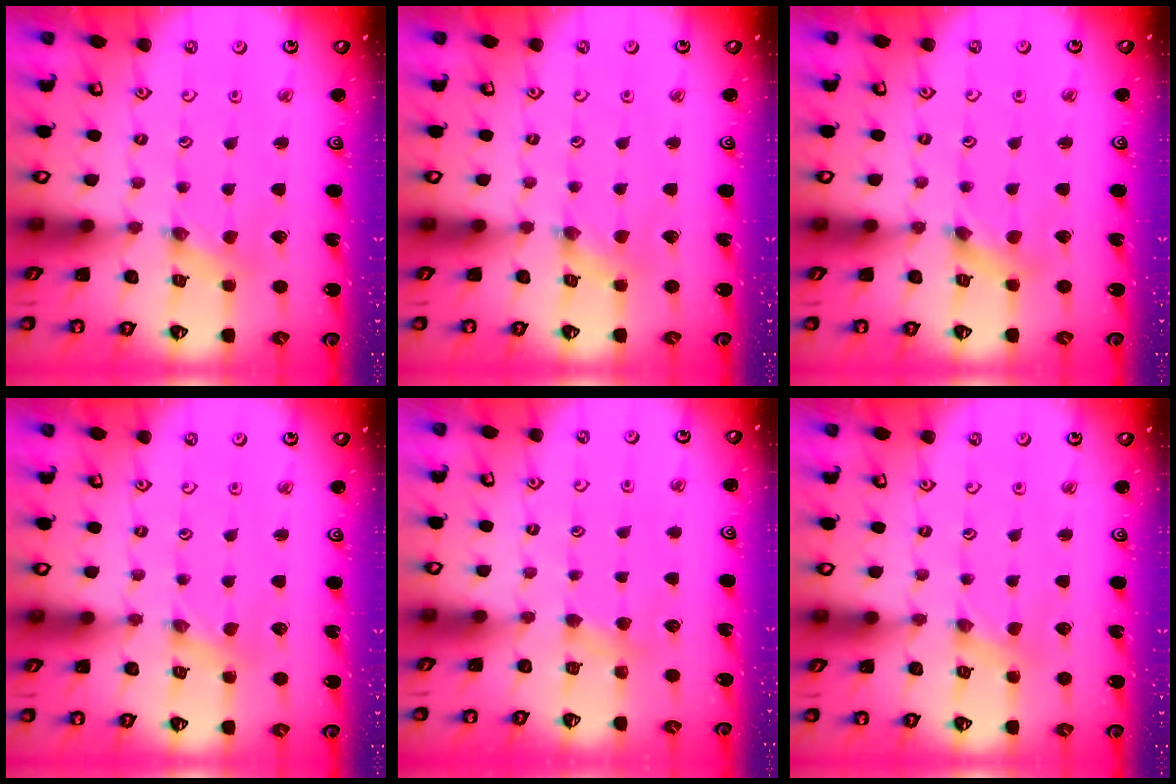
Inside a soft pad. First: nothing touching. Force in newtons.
{"total": 0.0}
{"total": 2.1, "press": 2.1, "slide": 0.2}
{"total": 0.0}
{"total": 2.9, "press": 2.9, "slide": 0.5}
{"total": 0.0}